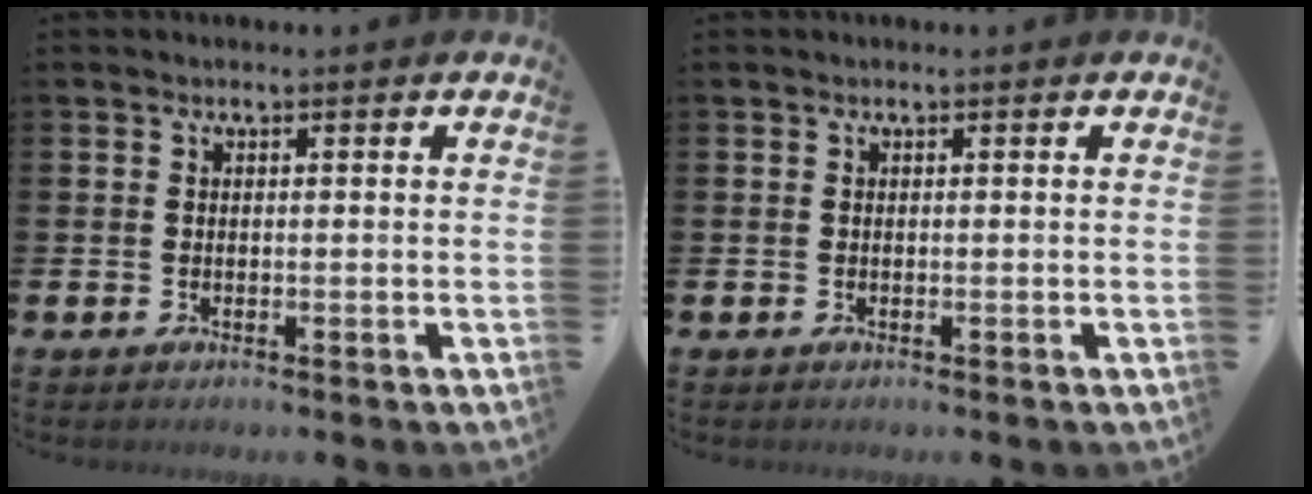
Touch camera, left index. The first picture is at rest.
{"total": 0.0}